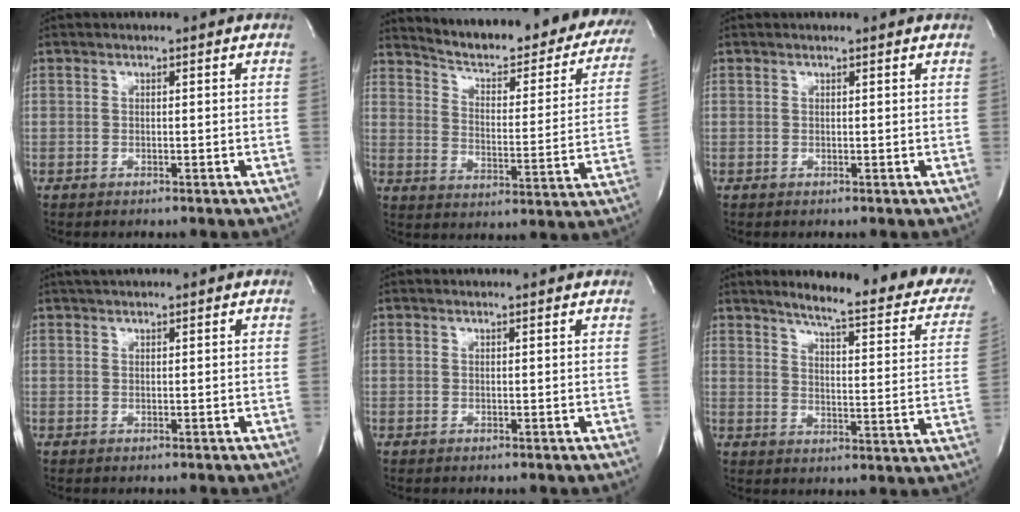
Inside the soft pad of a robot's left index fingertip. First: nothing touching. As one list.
[{"total": 26.6, "force": [24.1, 6.1, 9.6], "torque": [-0.139, -0.068, 0.296]}, {"total": 0.8, "force": [0.8, -0.1, 0.2], "torque": [-0.011, 0.001, 0.012]}, {"total": 2.2, "force": [2.0, 0.2, 1.0], "torque": [-0.017, 0.020, 0.034]}, {"total": 2.2, "force": [2.2, 0.0, 0.4], "torque": [-0.012, 0.007, 0.023]}, {"total": 19.8, "force": [16.5, 3.2, 10.6], "torque": [-0.125, -0.039, 0.190]}]